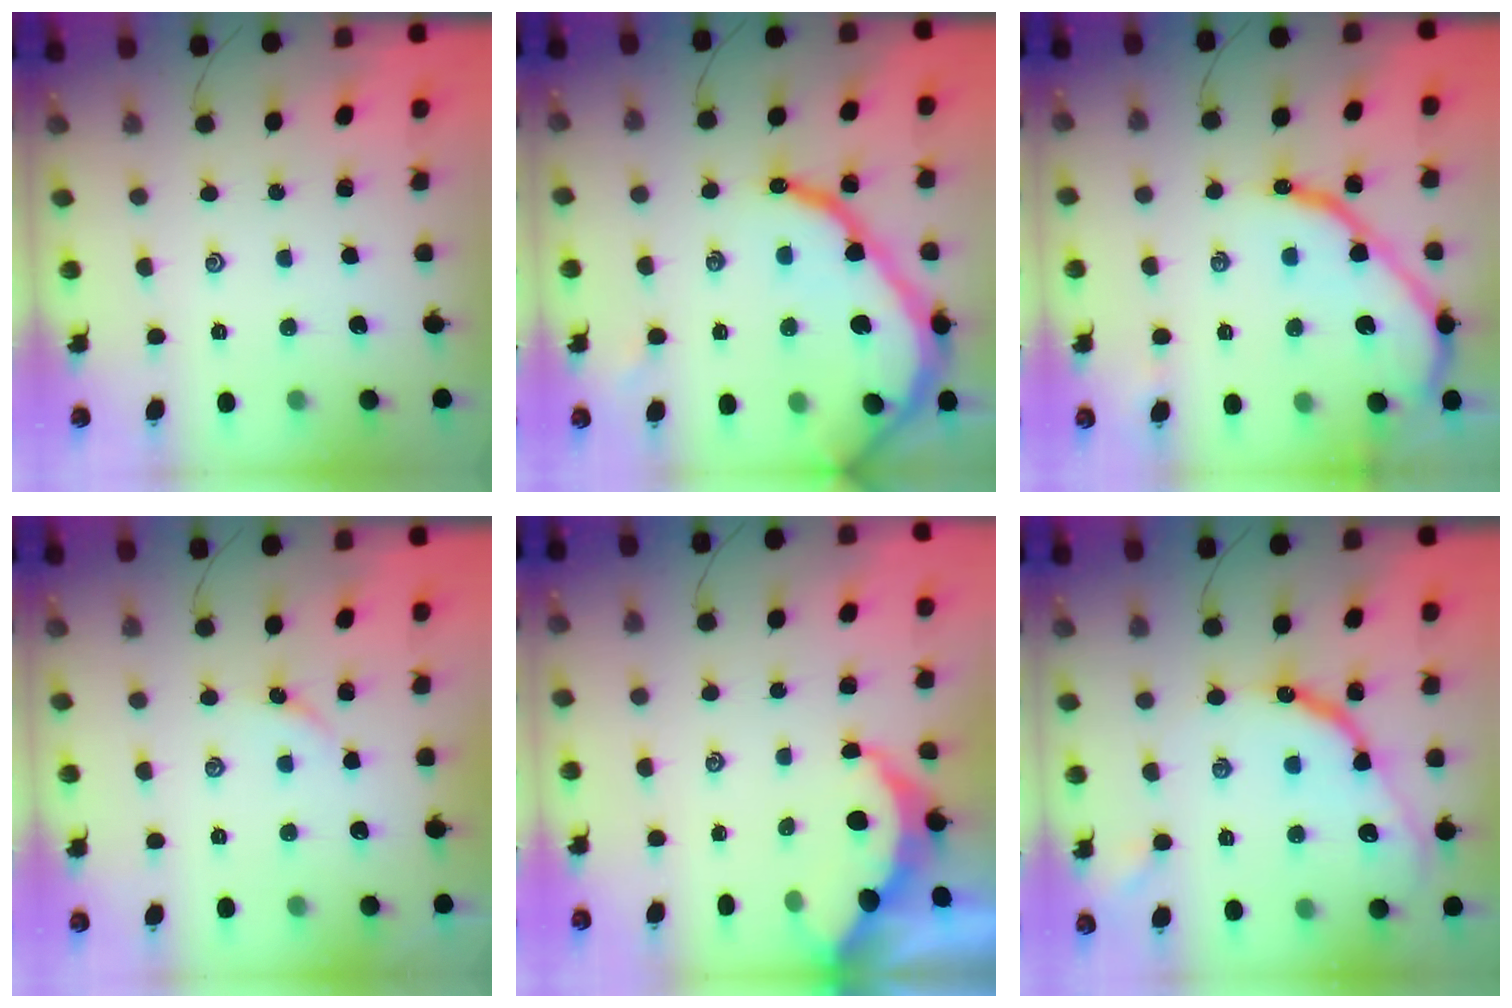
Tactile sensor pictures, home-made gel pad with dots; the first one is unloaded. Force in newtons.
{"total": 18.5, "press": 18.4, "slide": 1.9}
{"total": 12.8, "press": 12.7, "slide": 1.6}
{"total": 2.5, "press": 2.4, "slide": 0.6}
{"total": 3.6, "press": 3.6, "slide": 0.4}
{"total": 14.0, "press": 13.9, "slide": 1.0}